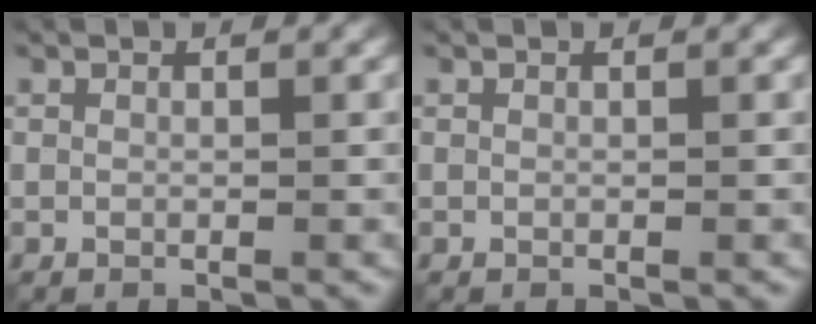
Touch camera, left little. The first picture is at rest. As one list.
[{"total": 0.0}]